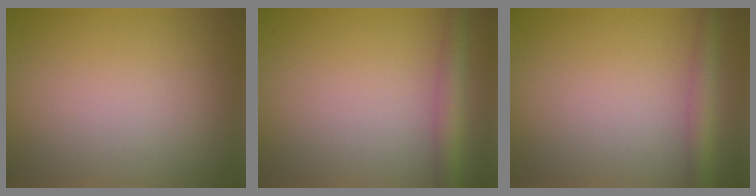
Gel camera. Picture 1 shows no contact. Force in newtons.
{"total": 3.1, "press": 3.1, "slide": 0.2}
{"total": 2.7, "press": 2.7, "slide": 0.1}